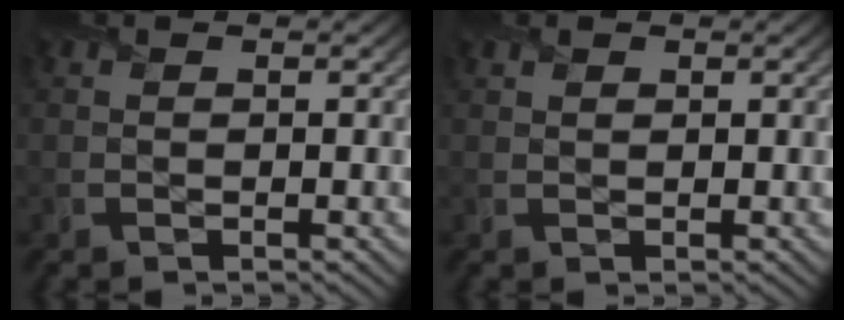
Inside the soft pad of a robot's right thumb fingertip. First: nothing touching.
{"total": 0.8, "force": [0.7, 0.4, 0.2], "torque": [-0.005, 0.002, 0.014]}